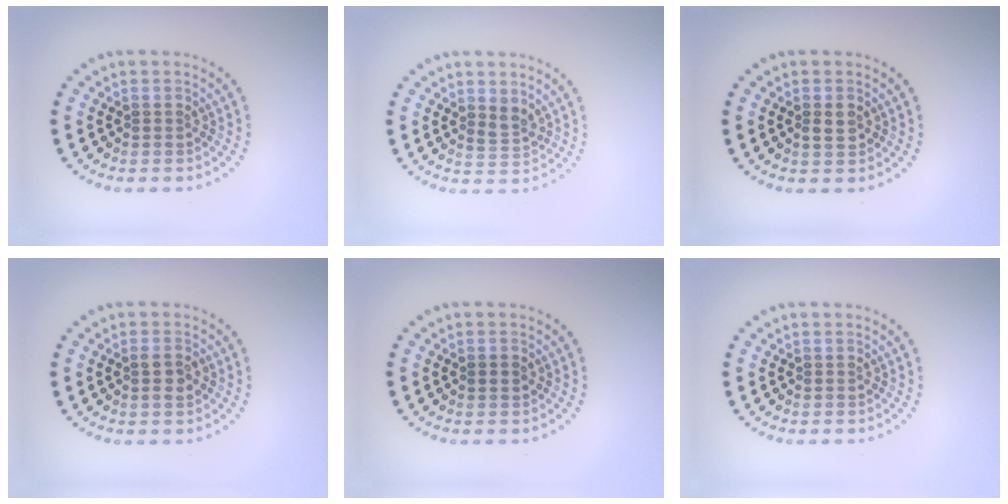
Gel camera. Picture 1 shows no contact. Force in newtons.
{"total": 1.5, "press": 1.3, "slide": 0.7}
{"total": 1.4, "press": 1.4, "slide": 0.1}
{"total": 1.6, "press": 1.6, "slide": 0.3}
{"total": 1.1, "press": 1.1, "slide": 0.1}
{"total": 0.0}